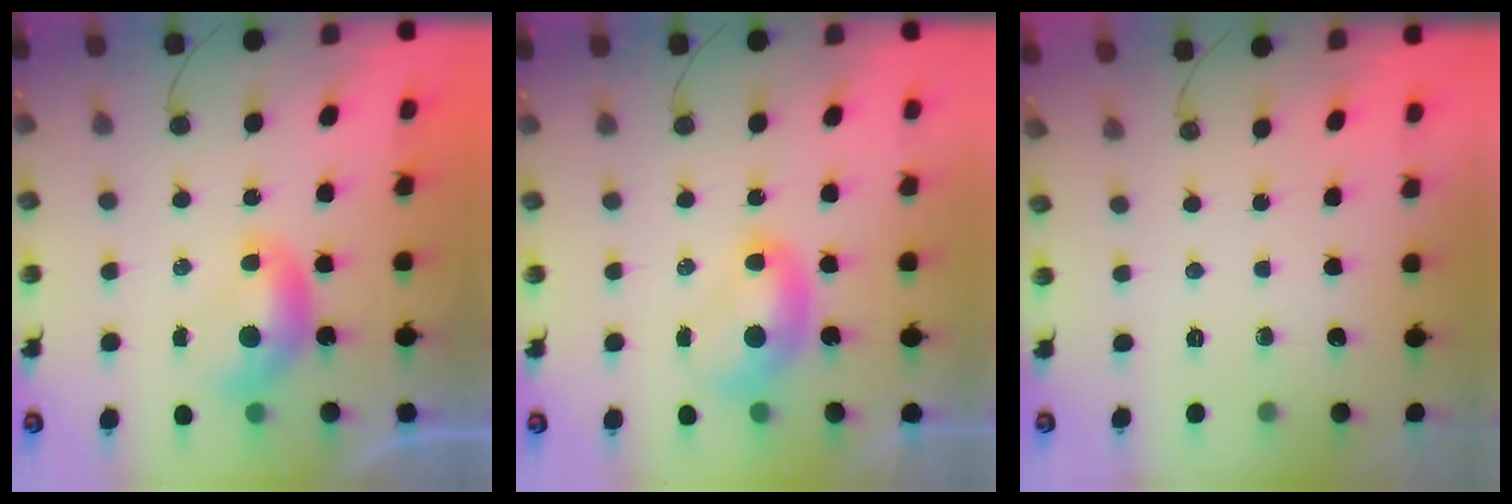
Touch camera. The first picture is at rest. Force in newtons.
{"total": 2.3, "press": 2.3, "slide": 0.2}
{"total": 0.0}